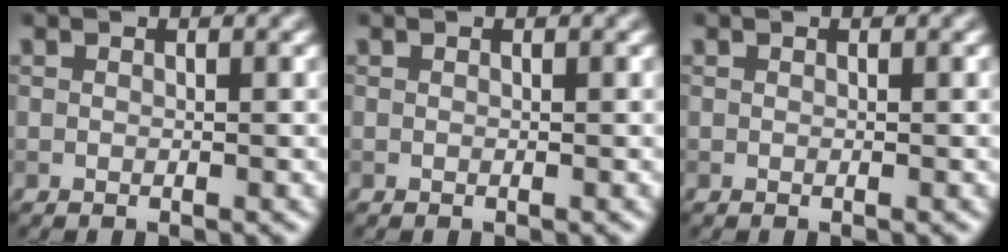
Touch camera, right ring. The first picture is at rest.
{"total": 0.0}
{"total": 0.0}